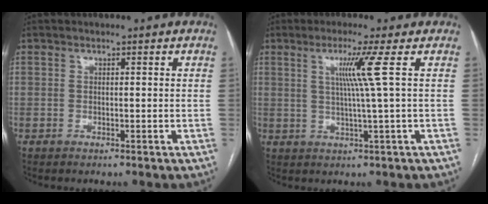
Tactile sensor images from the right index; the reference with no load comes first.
{"total": 5.4, "force": [1.4, -2.0, 4.9], "torque": [-0.095, -0.004, 0.029]}